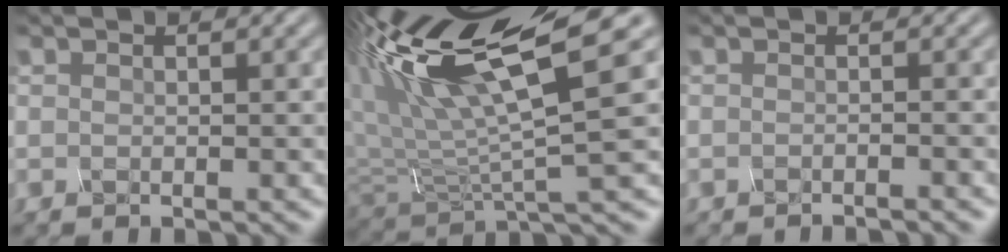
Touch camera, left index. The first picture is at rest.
{"total": 10.8, "force": [6.5, 1.5, 8.5], "torque": [-0.166, 0.022, 0.130]}
{"total": 1.8, "force": [-1.7, -0.1, 0.5], "torque": [0.005, -0.002, -0.016]}